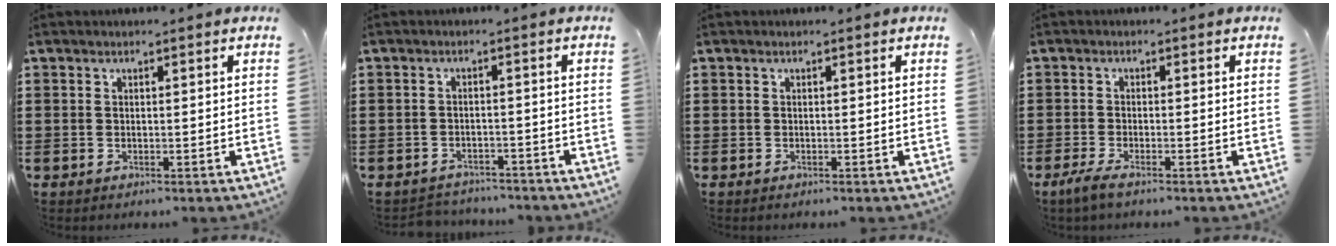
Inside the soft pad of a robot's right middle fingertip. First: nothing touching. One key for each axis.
{"total": 2.2, "fx": -2.2, "fy": 0.4, "fz": -0.1, "tx": -0.007, "ty": -0.002, "tz": -0.048}
{"total": 0.0}
{"total": 1.9, "fx": -1.2, "fy": 0.2, "fz": 1.4, "tx": -0.033, "ty": -0.003, "tz": -0.025}